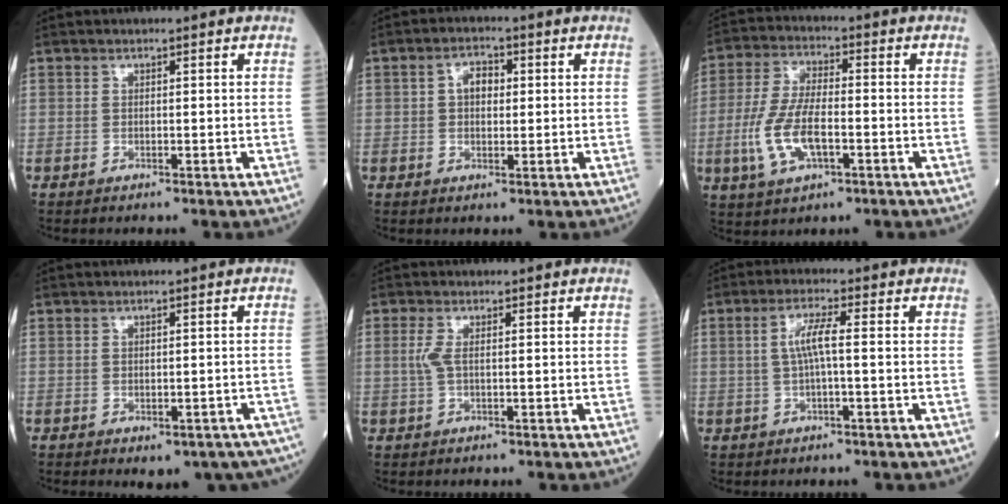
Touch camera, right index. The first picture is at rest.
{"total": 3.4, "force": [0.6, 2.1, 2.6], "torque": [-0.045, 0.012, 0.010]}
{"total": 9.7, "force": [-2.6, 3.6, 8.6], "torque": [-0.191, 0.000, -0.049]}
{"total": 9.0, "force": [-7.0, 4.2, 3.8], "torque": [-0.035, 0.003, -0.077]}
{"total": 1.9, "force": [0.2, 0.3, 1.8], "torque": [-0.052, -0.001, 0.004]}
{"total": 4.0, "force": [0.2, 0.3, 4.0], "torque": [-0.081, 0.009, 0.005]}